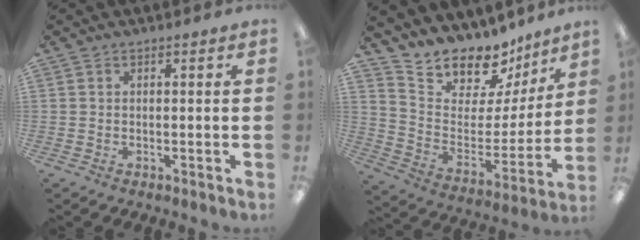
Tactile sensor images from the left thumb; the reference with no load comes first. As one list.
[{"total": 14.2, "force": [12.9, 5.6, 2.1], "torque": [-0.051, -0.125, 0.227]}]